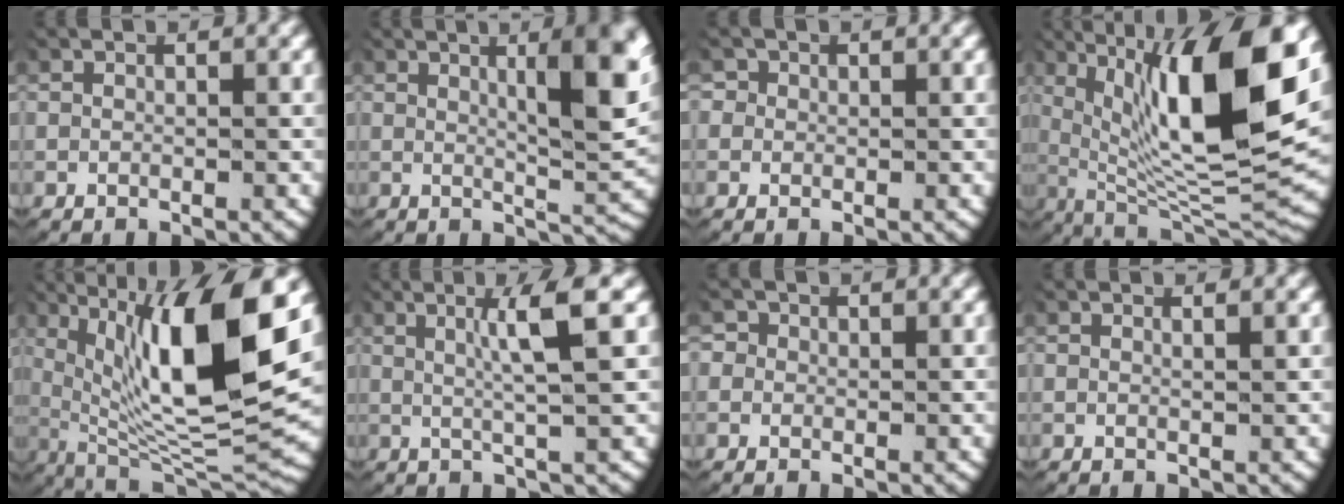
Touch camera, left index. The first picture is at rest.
{"total": 7.6, "force": [2.5, 1.8, 7.0], "torque": [-0.094, 0.000, 0.039]}
{"total": 2.2, "force": [0.6, 2.0, 0.5], "torque": [-0.016, 0.001, 0.004]}
{"total": 15.9, "force": [2.6, 6.8, 14.1], "torque": [-0.225, -0.014, 0.053]}
{"total": 15.9, "force": [2.3, 7.3, 13.9], "torque": [-0.233, -0.022, 0.053]}
{"total": 3.9, "force": [1.3, -0.3, 3.6], "torque": [-0.063, 0.003, 0.025]}
{"total": 2.4, "force": [0.5, 2.3, 0.6], "torque": [-0.017, 0.003, -0.001]}
{"total": 0.6, "force": [0.4, -0.2, 0.5], "torque": [-0.010, -0.006, 0.009]}